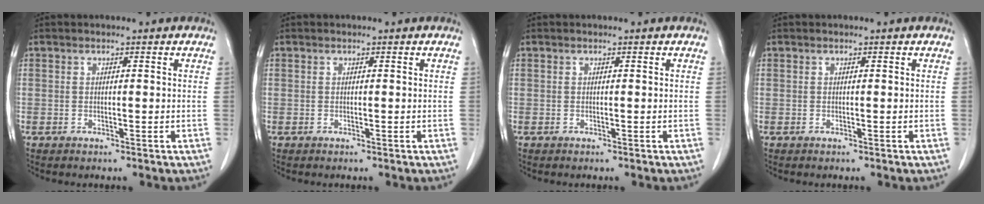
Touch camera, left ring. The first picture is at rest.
{"total": 0.0}
{"total": 0.0}
{"total": 0.0}